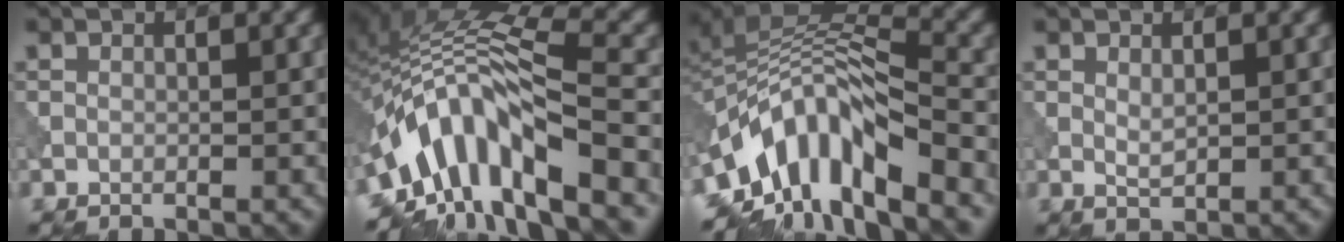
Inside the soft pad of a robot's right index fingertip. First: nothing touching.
{"total": 11.0, "force": [-5.8, 3.8, 8.5], "torque": [-0.141, 0.022, -0.112]}
{"total": 10.3, "force": [-5.3, 4.3, 7.7], "torque": [-0.125, 0.013, -0.107]}
{"total": 1.2, "force": [0.4, 0.4, 1.0], "torque": [-0.024, -0.002, 0.013]}